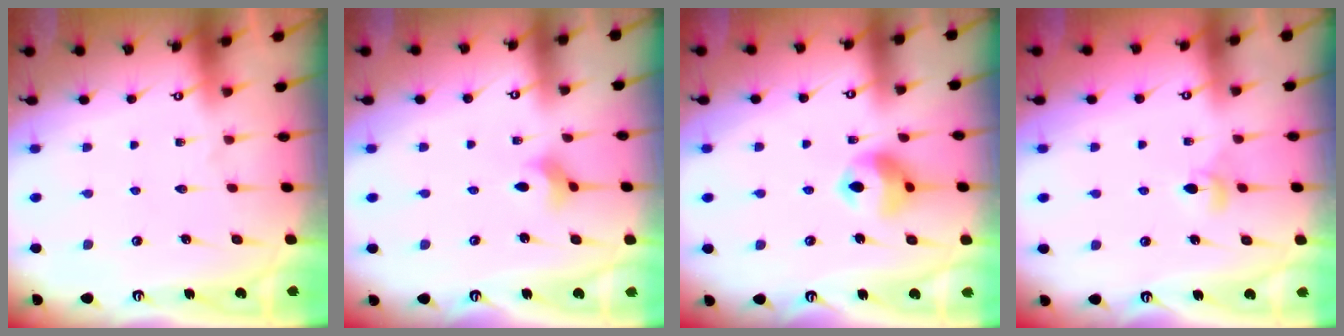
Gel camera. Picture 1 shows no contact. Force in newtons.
{"total": 2.5, "press": 2.4, "slide": 0.5}
{"total": 10.5, "press": 10.4, "slide": 1.4}
{"total": 3.9, "press": 3.8, "slide": 0.9}